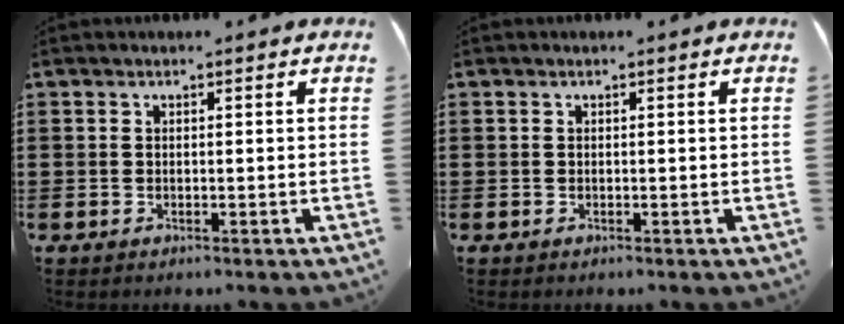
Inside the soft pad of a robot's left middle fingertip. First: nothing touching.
{"total": 0.0}